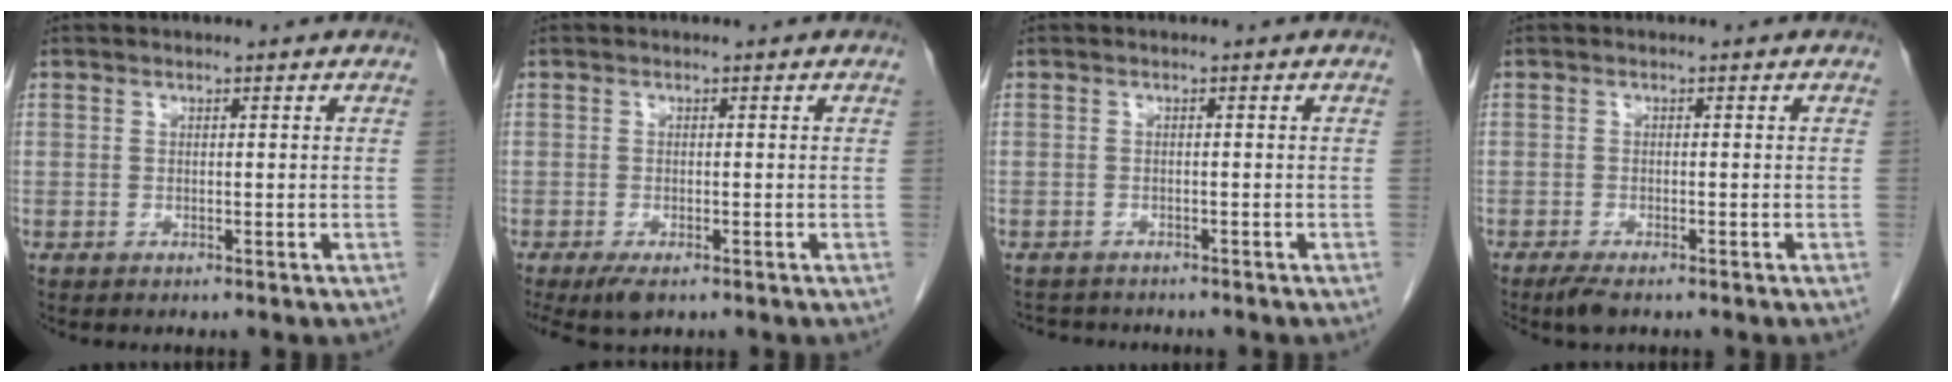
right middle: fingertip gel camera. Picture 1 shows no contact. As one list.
[{"total": 3.5, "force": [-2.3, 1.2, 2.4], "torque": [-0.048, -0.009, -0.035]}, {"total": 4.1, "force": [-3.8, 1.3, 0.7], "torque": [-0.009, -0.006, -0.054]}, {"total": 2.5, "force": [-1.9, 0.6, 1.5], "torque": [-0.034, -0.007, -0.033]}]